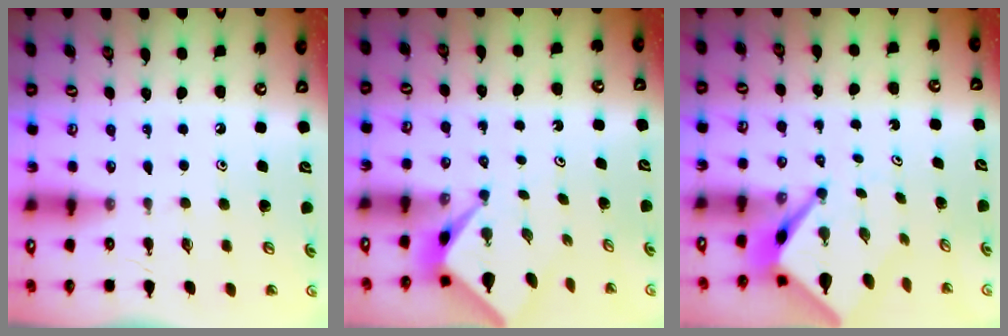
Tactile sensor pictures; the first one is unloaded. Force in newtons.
{"total": 2.1, "press": 2.1, "slide": 0.2}
{"total": 4.3, "press": 4.3, "slide": 0.3}